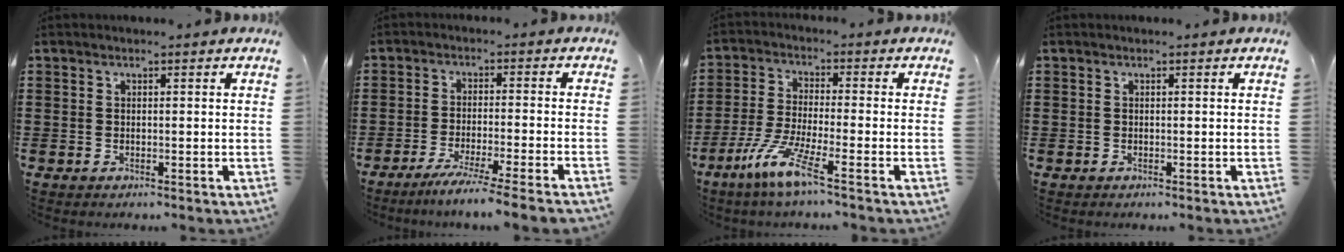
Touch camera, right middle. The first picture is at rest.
{"total": 4.9, "force": [-4.2, -0.8, 2.3], "torque": [-0.042, -0.020, -0.078]}
{"total": 7.7, "force": [-4.9, 0.6, 5.9], "torque": [-0.127, -0.014, -0.091]}
{"total": 0.0}